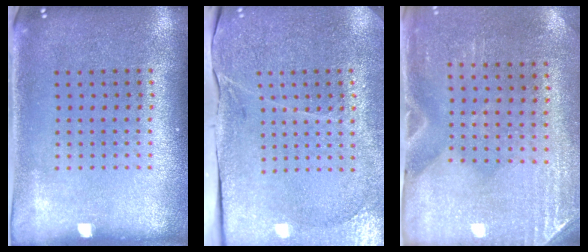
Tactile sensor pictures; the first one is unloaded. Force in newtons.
{"total": 3.4, "press": 3.3, "slide": 0.4}
{"total": 2.9, "press": 2.5, "slide": 1.4}